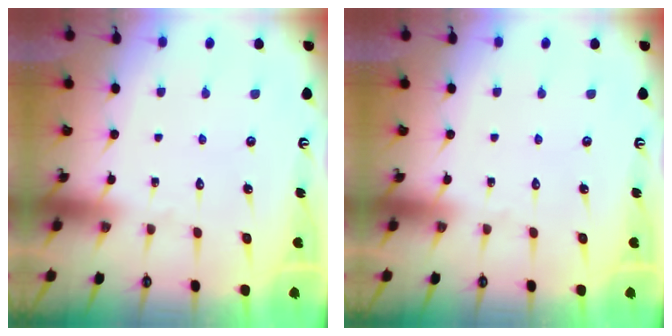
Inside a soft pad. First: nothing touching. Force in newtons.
{"total": 0.0}